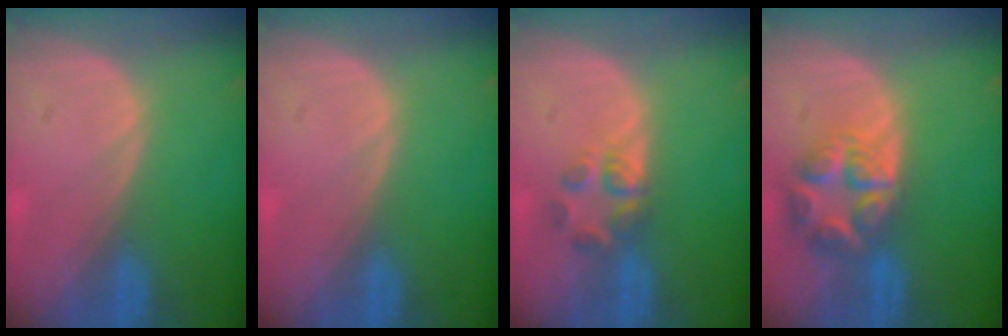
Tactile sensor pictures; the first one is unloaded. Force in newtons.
{"total": 0.0}
{"total": 3.7, "press": 3.5, "slide": 0.9}
{"total": 7.8, "press": 6.8, "slide": 3.8}